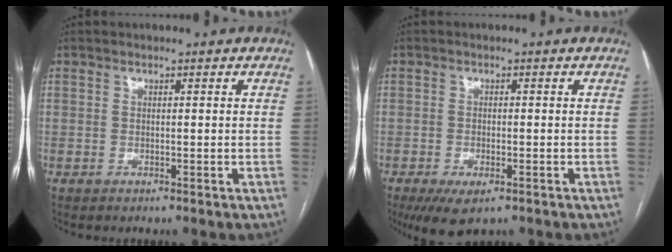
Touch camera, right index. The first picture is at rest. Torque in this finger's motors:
{"motor_torque": [0.79, -0.55, 0.32, 0.09]}